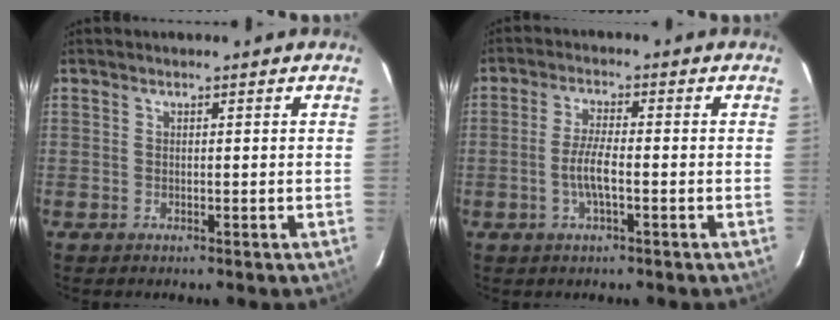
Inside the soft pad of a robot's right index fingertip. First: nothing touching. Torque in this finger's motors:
{"motor_torque": [0.97, -0.22, 0.50, 0.13]}